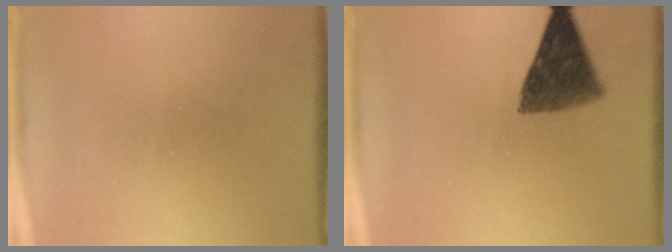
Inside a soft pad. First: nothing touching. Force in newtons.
{"total": 9.6}